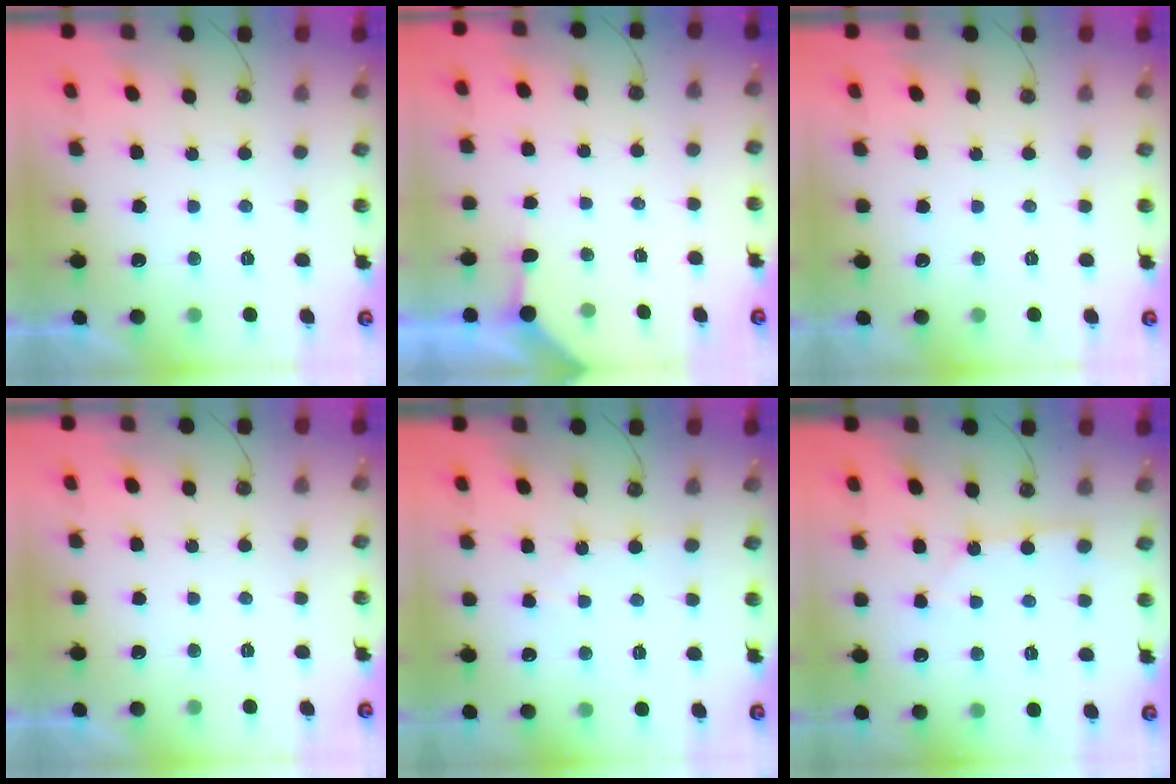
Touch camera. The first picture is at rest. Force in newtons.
{"total": 2.4, "press": 2.3, "slide": 0.3}
{"total": 0.0}
{"total": 0.0}
{"total": 3.0, "press": 2.9, "slide": 0.5}
{"total": 2.5, "press": 2.5, "slide": 0.3}